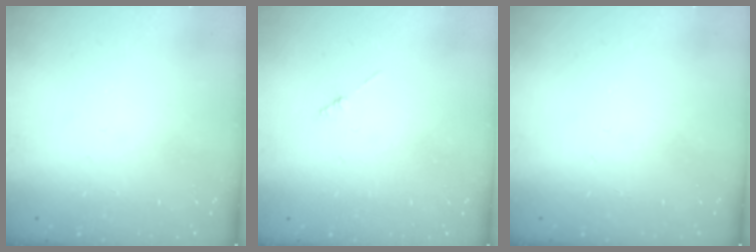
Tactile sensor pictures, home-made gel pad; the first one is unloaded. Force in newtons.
{"total": 1.3, "press": 1.3, "slide": 0.3}
{"total": 0.0}